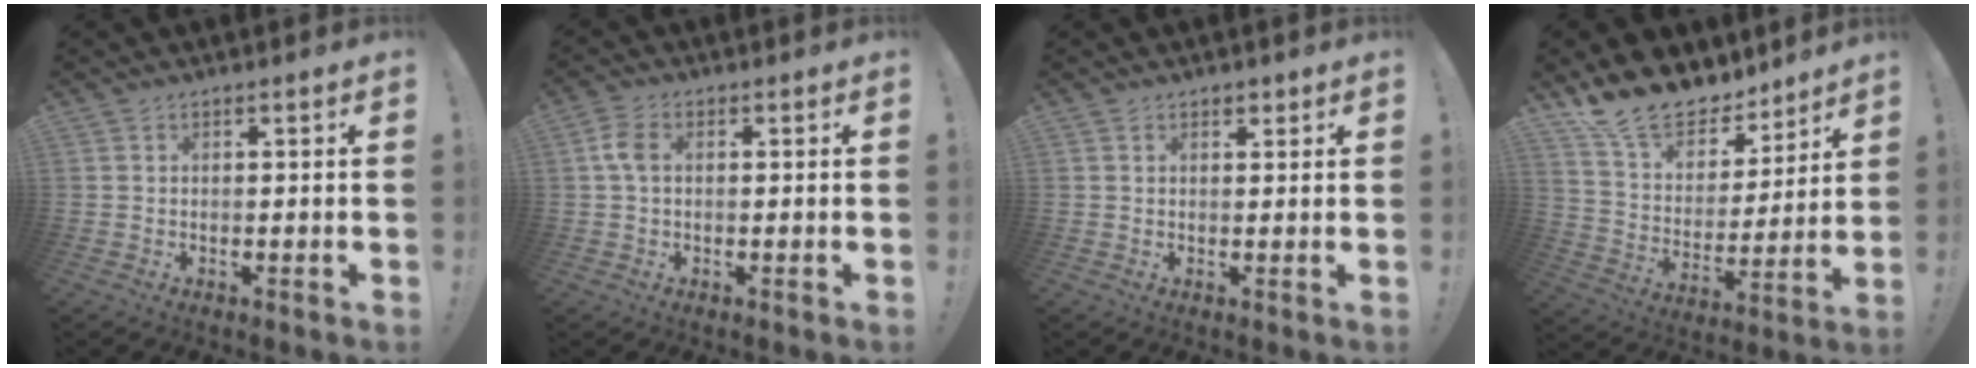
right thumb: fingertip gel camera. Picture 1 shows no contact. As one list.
[{"total": 4.7, "force": [0.5, 3.0, 3.6], "torque": [-0.070, 0.008, 0.010]}, {"total": 1.4, "force": [1.0, 0.8, 0.4], "torque": [0.003, -0.005, 0.016]}, {"total": 16.0, "force": [13.6, 7.2, 4.7], "torque": [-0.101, -0.104, 0.253]}]